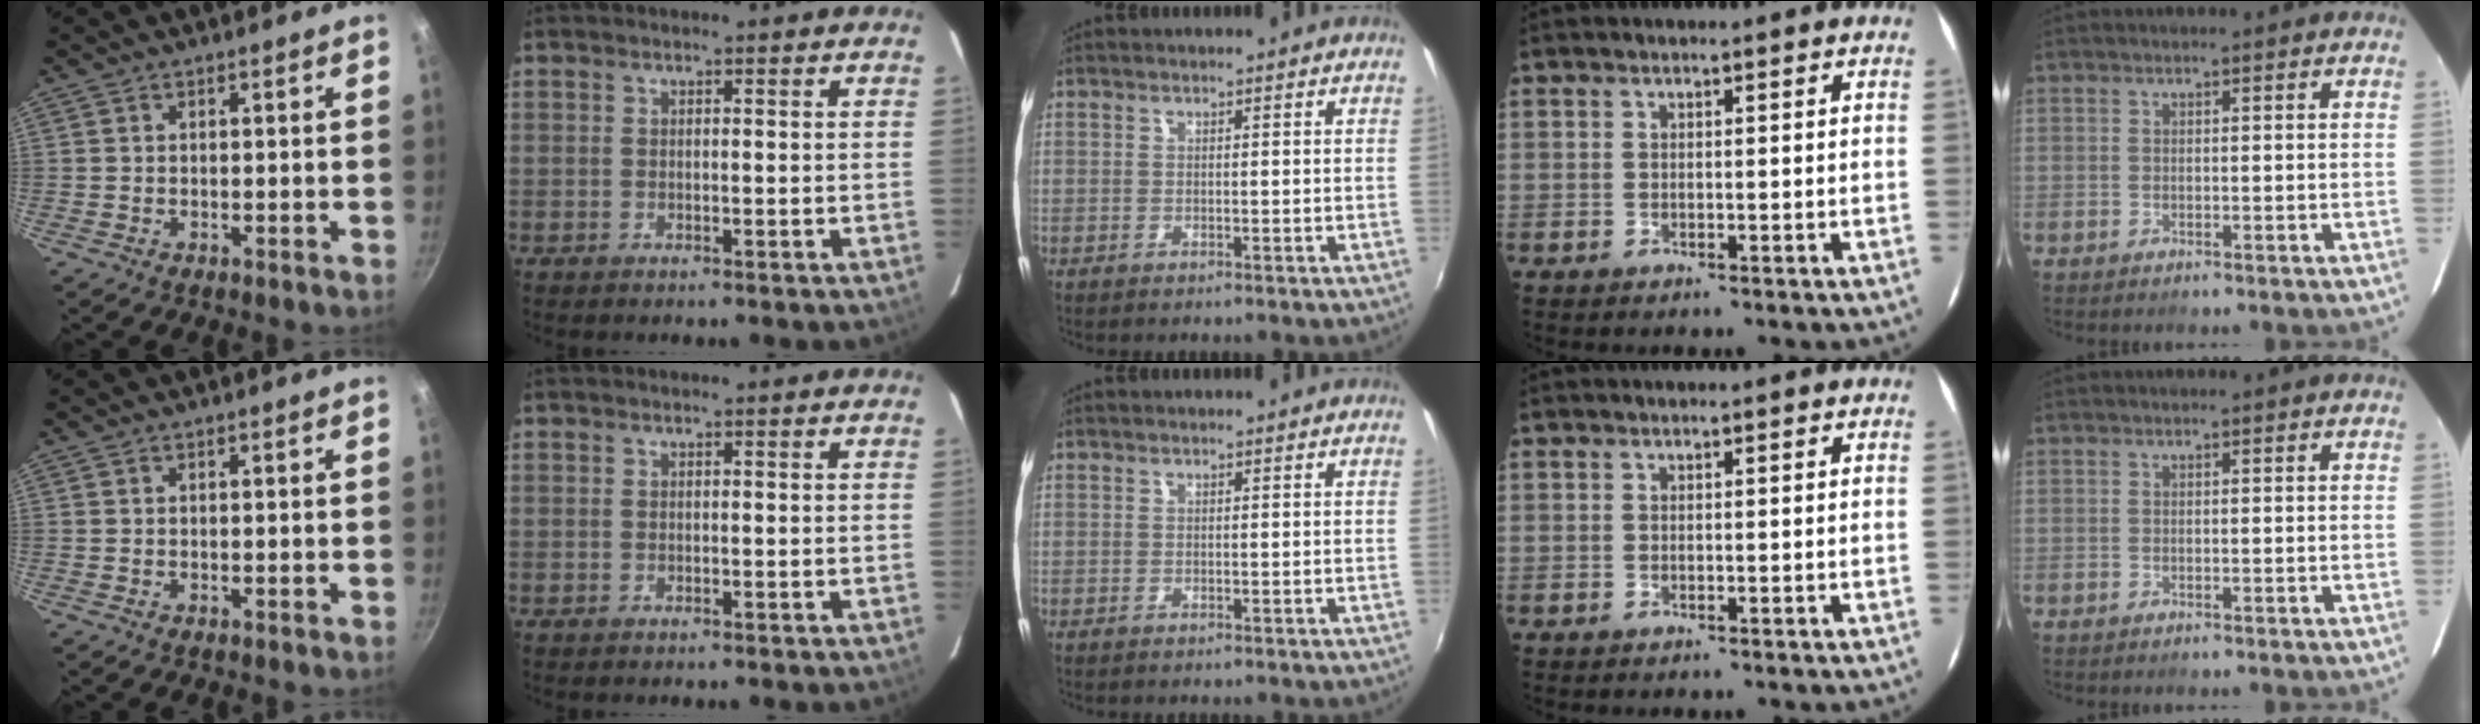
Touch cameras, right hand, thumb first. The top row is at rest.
{}